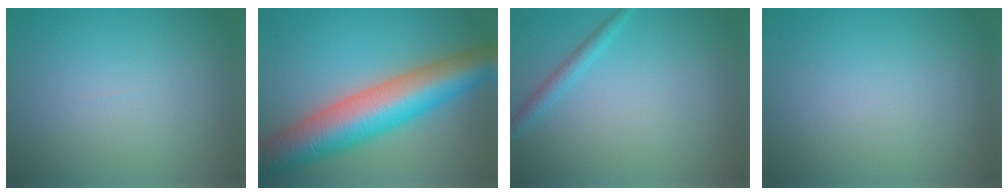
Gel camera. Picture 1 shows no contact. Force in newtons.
{"total": 11.8, "press": 11.8, "slide": 0.4}
{"total": 1.5, "press": 1.5, "slide": 0.1}
{"total": 0.0}